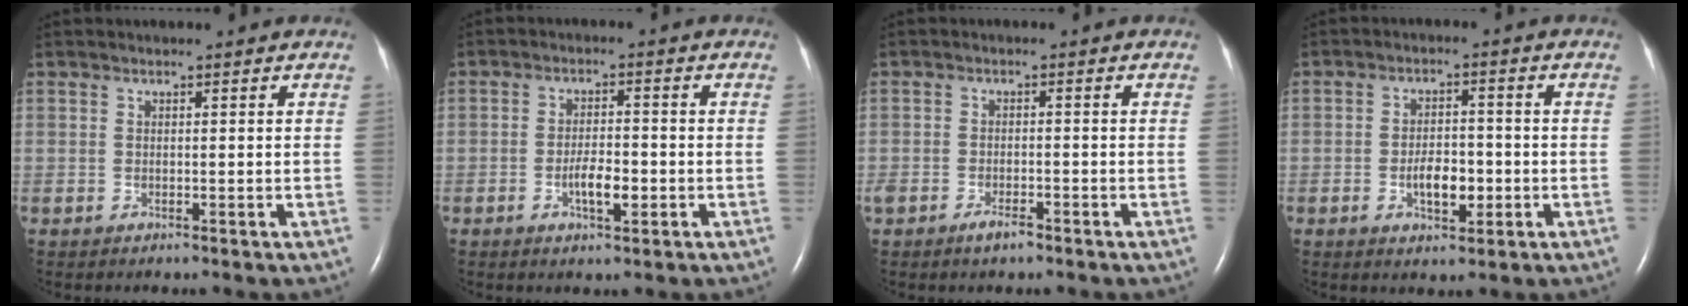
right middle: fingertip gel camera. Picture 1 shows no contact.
{"total": 4.1, "force": [-1.4, 1.2, 3.7], "torque": [-0.069, 0.002, -0.022]}
{"total": 2.3, "force": [-1.7, 0.7, 1.4], "torque": [-0.031, -0.001, -0.028]}
{"total": 5.0, "force": [-1.5, 2.3, 4.2], "torque": [-0.076, 0.002, -0.020]}